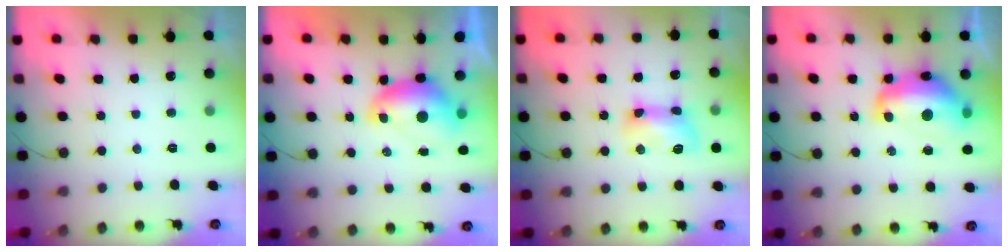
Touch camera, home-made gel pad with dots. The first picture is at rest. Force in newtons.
{"total": 9.2, "press": 9.1, "slide": 0.9}
{"total": 9.5, "press": 9.4, "slide": 0.8}
{"total": 15.0, "press": 15.0, "slide": 1.1}